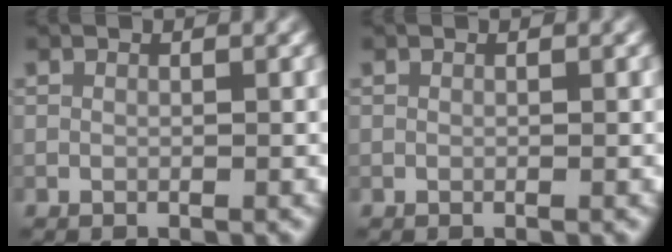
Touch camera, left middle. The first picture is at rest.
{"total": 0.0}